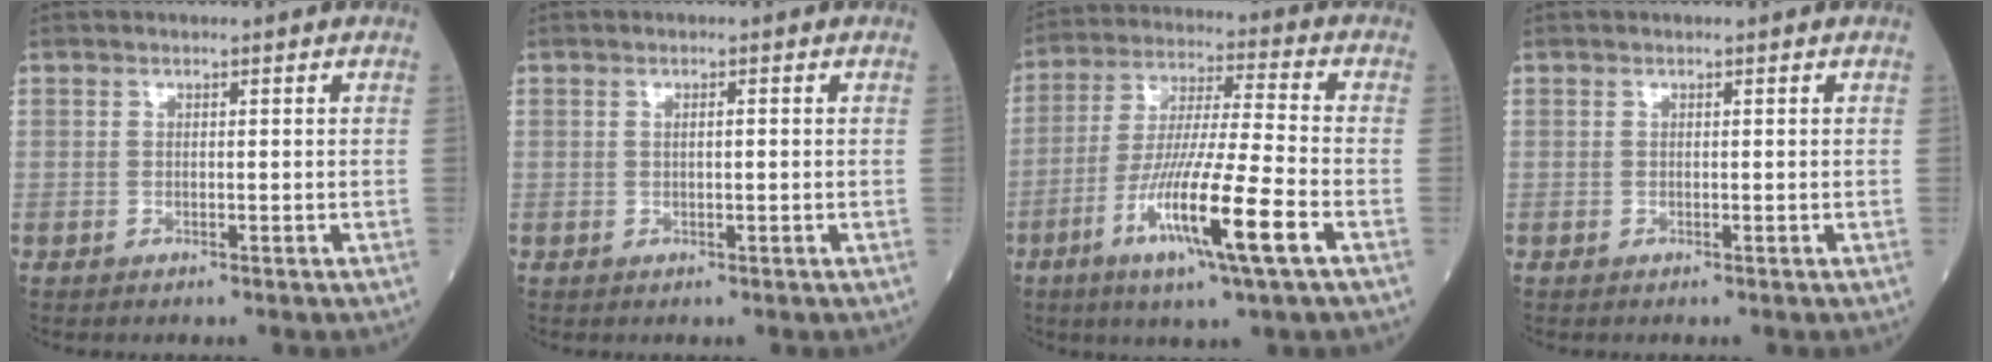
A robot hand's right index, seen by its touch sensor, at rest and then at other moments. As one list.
[{"total": 0.8, "force": [0.1, 0.2, 0.8], "torque": [-0.014, 0.002, 0.002]}, {"total": 15.3, "force": [-6.2, 0.0, 14.0], "torque": [-0.272, -0.026, -0.114]}, {"total": 0.0}]